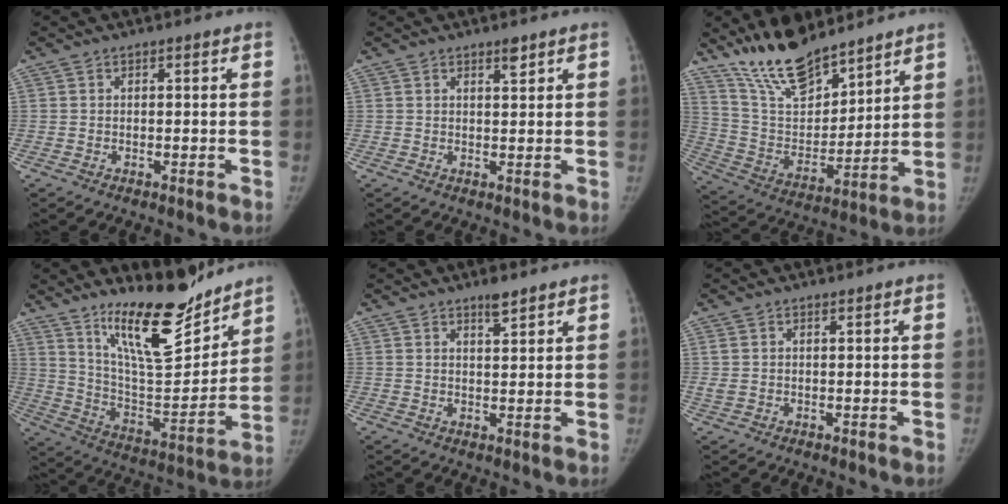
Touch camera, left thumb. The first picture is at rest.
{"total": 1.8, "force": [1.3, 0.5, 1.1], "torque": [-0.012, -0.009, 0.021]}
{"total": 16.4, "force": [13.4, 5.8, 7.6], "torque": [-0.094, -0.076, 0.254]}
{"total": 19.6, "force": [15.0, 5.5, 11.4], "torque": [-0.137, -0.113, 0.256]}
{"total": 3.2, "force": [2.5, 0.8, 1.9], "torque": [-0.018, -0.018, 0.040]}
{"total": 1.9, "force": [0.6, 1.2, 1.4], "torque": [-0.036, 0.000, 0.018]}